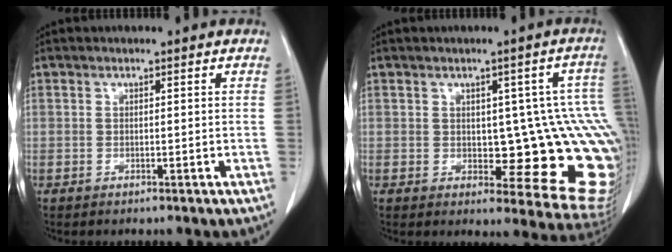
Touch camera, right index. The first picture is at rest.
{"total": 14.1, "force": [-0.5, 5.4, 13.0], "torque": [-0.097, 0.010, 0.005]}